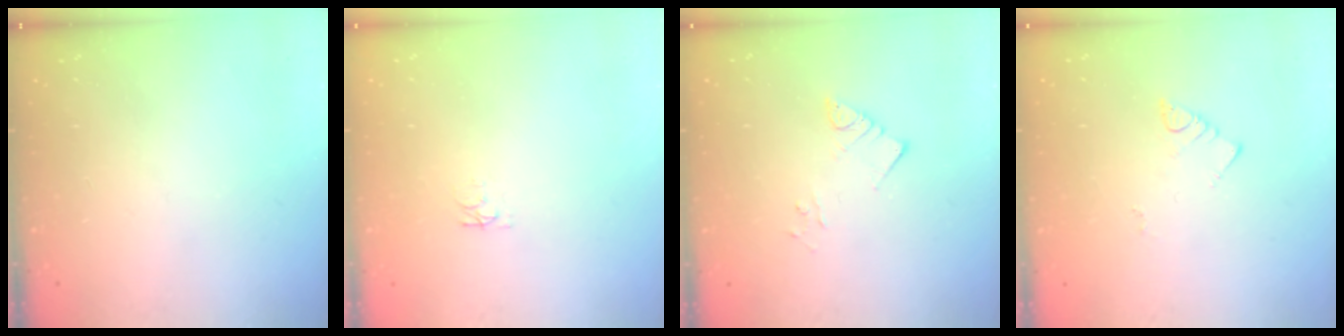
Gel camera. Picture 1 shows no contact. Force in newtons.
{"total": 3.4, "press": 3.4, "slide": 0.4}
{"total": 3.7, "press": 3.7, "slide": 0.2}
{"total": 2.7, "press": 2.7, "slide": 0.6}